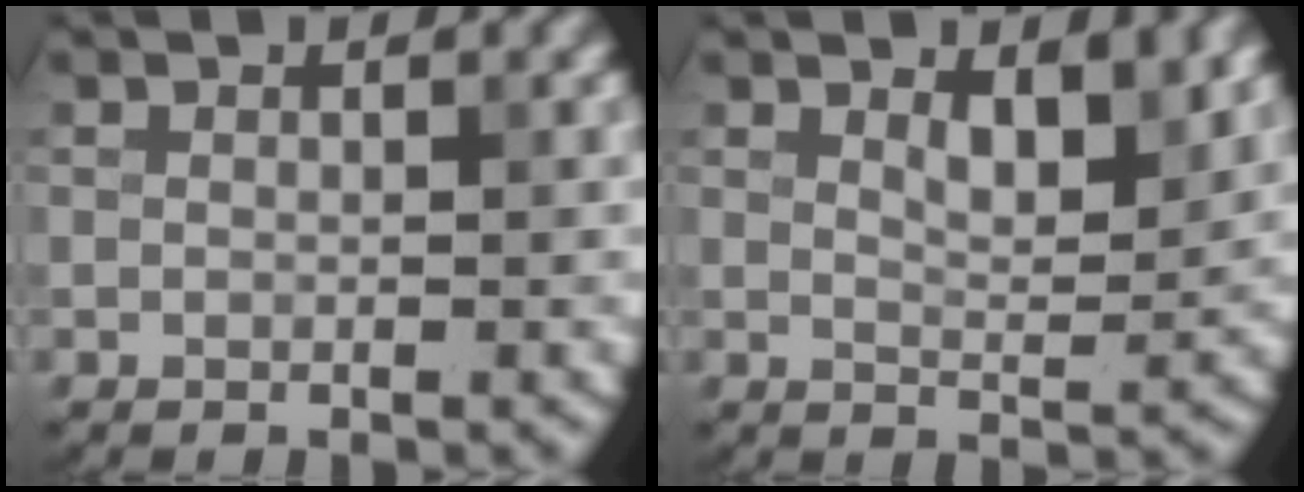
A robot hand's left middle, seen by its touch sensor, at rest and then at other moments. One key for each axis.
{"total": 2.9, "fx": 1.8, "fy": 0.9, "fz": 2.1, "tx": -0.033, "ty": -0.007, "tz": 0.032}